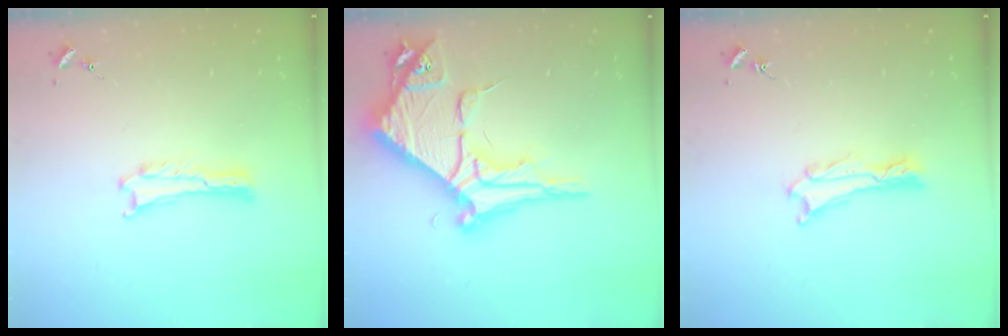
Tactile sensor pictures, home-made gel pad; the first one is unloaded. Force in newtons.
{"total": 11.0, "press": 10.9, "slide": 1.2}
{"total": 0.7, "press": 0.6, "slide": 0.2}